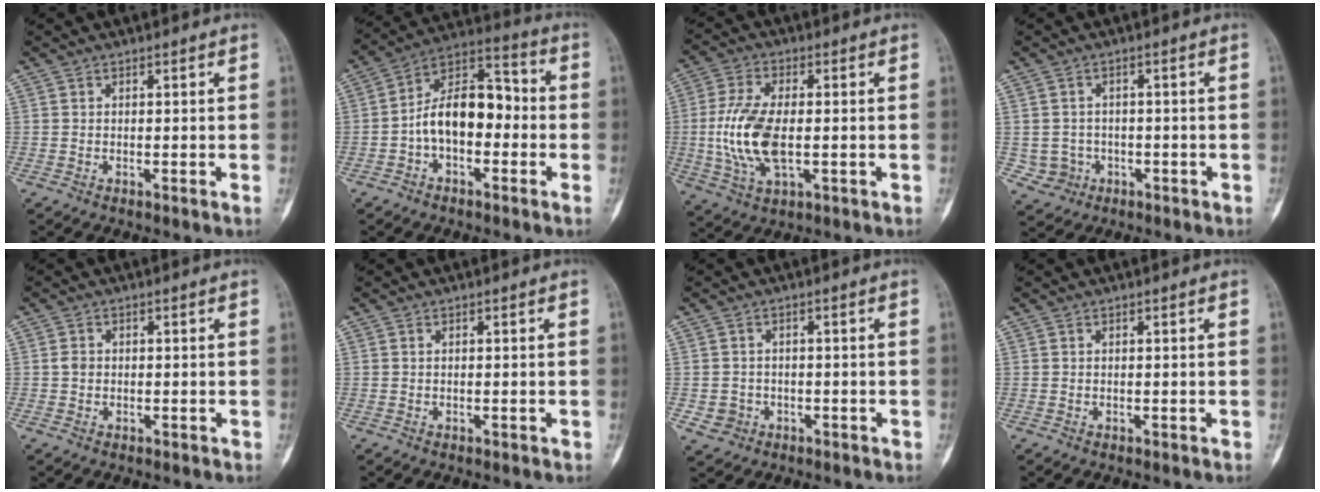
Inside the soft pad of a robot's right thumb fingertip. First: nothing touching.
{"total": 13.6, "force": [-2.4, 8.1, 10.7], "torque": [-0.156, 0.051, -0.052]}
{"total": 12.8, "force": [-1.1, 6.7, 10.9], "torque": [-0.229, 0.001, -0.017]}
{"total": 4.6, "force": [-1.0, 4.5, 0.6], "torque": [0.016, 0.012, -0.012]}
{"total": 1.9, "force": [-0.2, 1.7, 0.8], "torque": [-0.004, 0.005, -0.008]}
{"total": 0.0}
{"total": 3.6, "force": [-1.1, 3.3, 0.7], "torque": [0.008, 0.010, -0.015]}
{"total": 0.0}